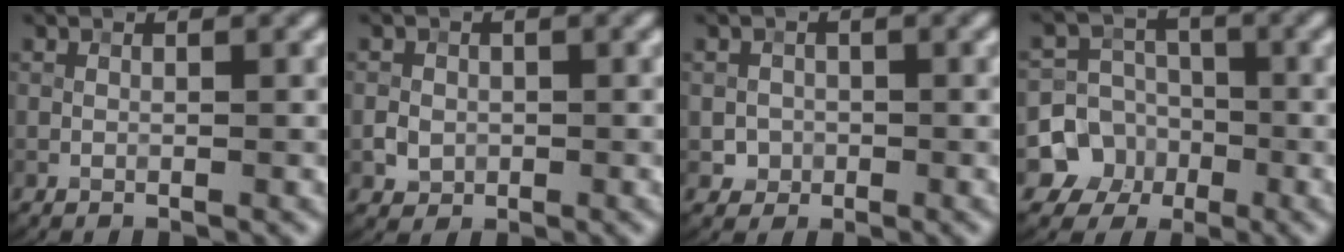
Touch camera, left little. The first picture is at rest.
{"total": 1.5, "force": [-0.2, 1.5, 0.4], "torque": [-0.004, -0.003, -0.003]}
{"total": 1.4, "force": [-0.2, 1.4, 0.1], "torque": [0.011, -0.004, 0.003]}
{"total": 6.9, "force": [-2.6, 6.4, 0.8], "torque": [0.006, -0.003, -0.069]}